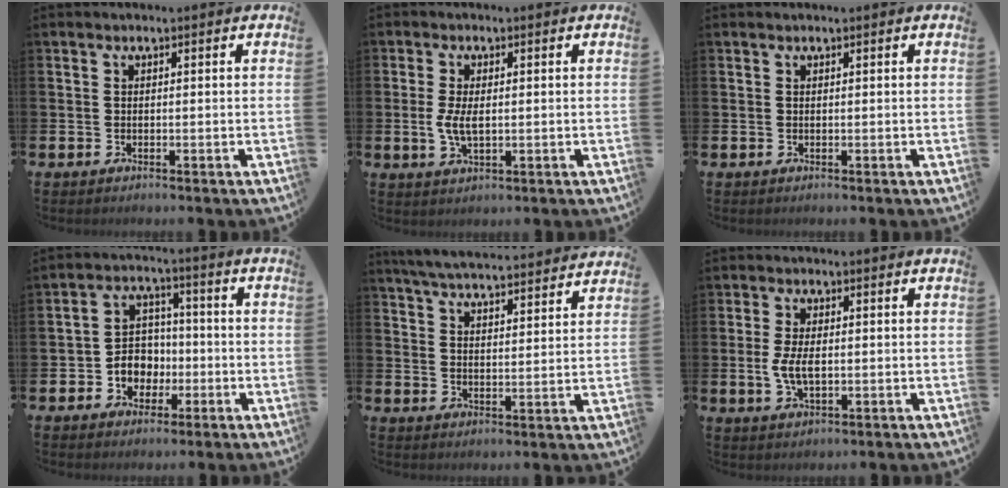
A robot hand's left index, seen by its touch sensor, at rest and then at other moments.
{"total": 3.5, "force": [0.1, 1.7, 3.1], "torque": [-0.057, 0.003, 0.000]}
{"total": 0.0}
{"total": 5.0, "force": [-1.3, 4.6, 1.6], "torque": [-0.039, 0.008, -0.029]}
{"total": 6.0, "force": [5.9, 0.4, 1.0], "torque": [-0.036, -0.042, 0.105]}
{"total": 4.0, "force": [0.0, 2.0, 3.4], "torque": [-0.070, 0.003, -0.005]}